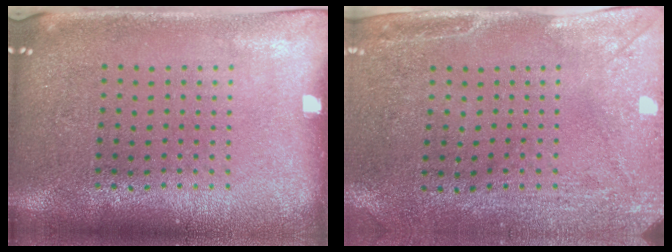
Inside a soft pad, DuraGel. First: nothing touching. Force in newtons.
{"total": 2.9, "press": 2.3, "slide": 1.8}